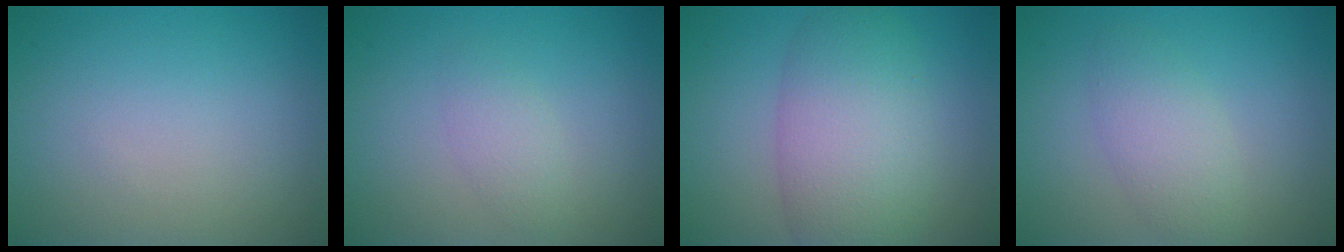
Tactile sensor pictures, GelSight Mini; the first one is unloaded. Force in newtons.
{"total": 1.7, "press": 1.7, "slide": 0.1}
{"total": 7.4, "press": 7.4, "slide": 0.2}
{"total": 3.0, "press": 3.0, "slide": 0.1}